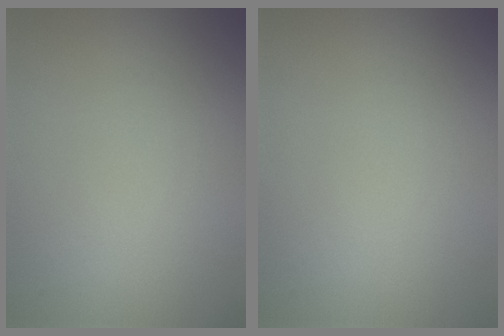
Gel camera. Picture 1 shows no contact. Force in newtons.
{"total": 0.0}